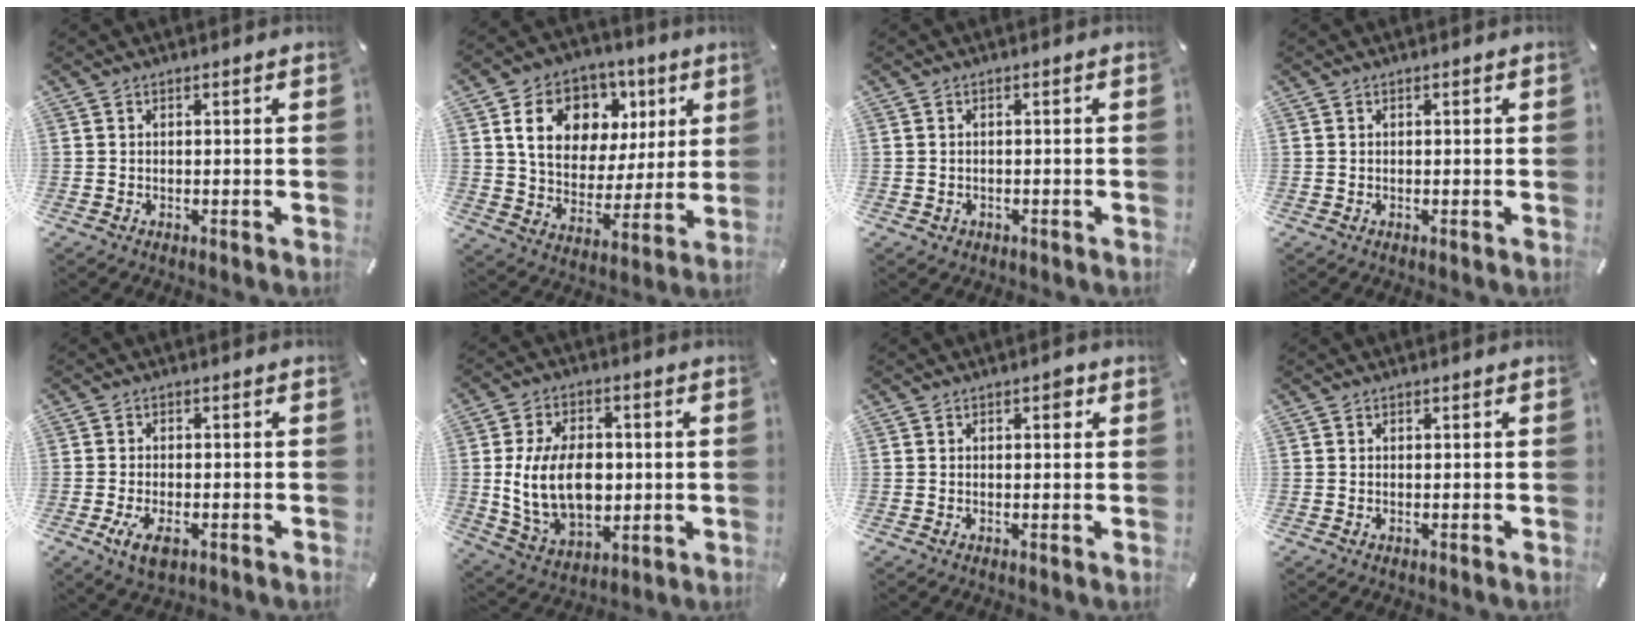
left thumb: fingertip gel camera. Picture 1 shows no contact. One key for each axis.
{"total": 15.1, "fx": 6.3, "fy": 11.7, "fz": 7.2, "tx": -0.121, "ty": -0.016, "tz": 0.120}
{"total": 1.2, "fx": -0.3, "fy": 1.1, "fz": 0.3, "tx": -0.008, "ty": 0.006, "tz": -0.010}
{"total": 0.0}
{"total": 4.8, "fx": -2.0, "fy": 2.7, "fz": 3.5, "tx": -0.074, "ty": 0.005, "tz": -0.038}
{"total": 16.1, "fx": -0.1, "fy": 11.4, "fz": 11.4, "tx": -0.231, "ty": 0.002, "tz": 0.001}
{"total": 1.8, "fx": 0.5, "fy": 1.1, "fz": 1.3, "tx": -0.003, "ty": -0.002, "tz": 0.002}
{"total": 0.0}